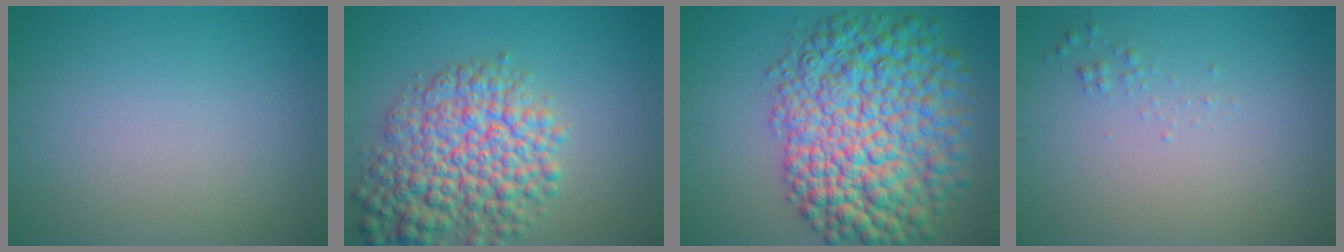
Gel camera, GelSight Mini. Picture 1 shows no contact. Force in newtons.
{"total": 8.4, "press": 8.4, "slide": 0.3}
{"total": 12.8, "press": 12.8, "slide": 0.4}
{"total": 0.6, "press": 0.6, "slide": 0.0}